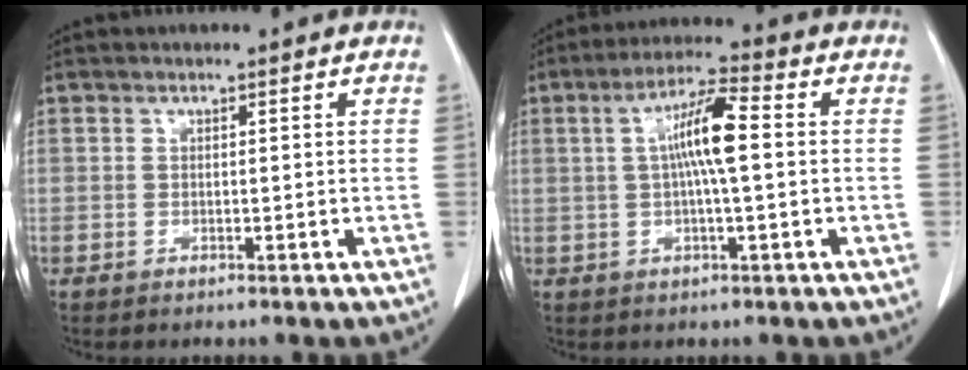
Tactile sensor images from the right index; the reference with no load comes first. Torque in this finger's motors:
{"motor_torque": [1.25, 0.02, 0.56, 0.11]}